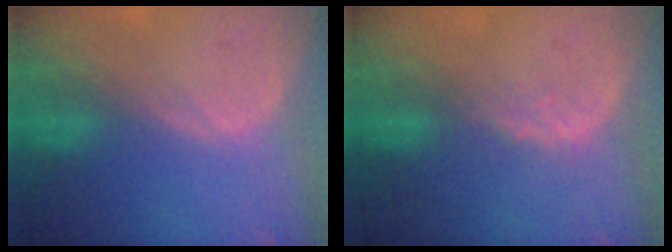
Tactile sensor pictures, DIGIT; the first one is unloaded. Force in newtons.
{"total": 2.6, "press": 2.1, "slide": 1.5}